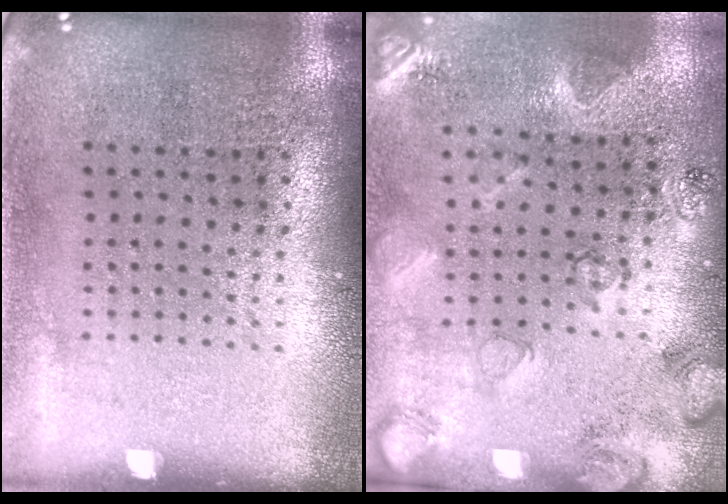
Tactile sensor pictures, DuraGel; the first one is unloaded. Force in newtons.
{"total": 2.1, "press": 1.9, "slide": 1.0}